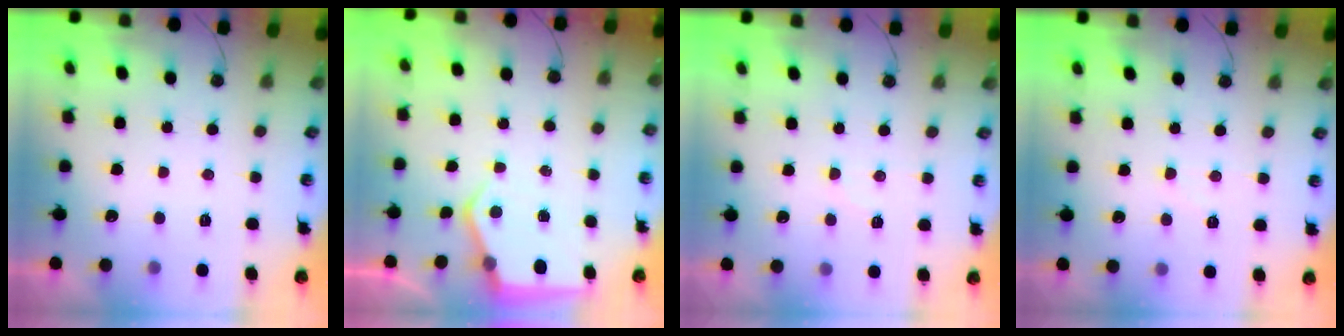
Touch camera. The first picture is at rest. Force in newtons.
{"total": 5.6, "press": 5.6, "slide": 0.8}
{"total": 5.1, "press": 5.1, "slide": 0.7}
{"total": 2.4, "press": 2.4, "slide": 0.5}